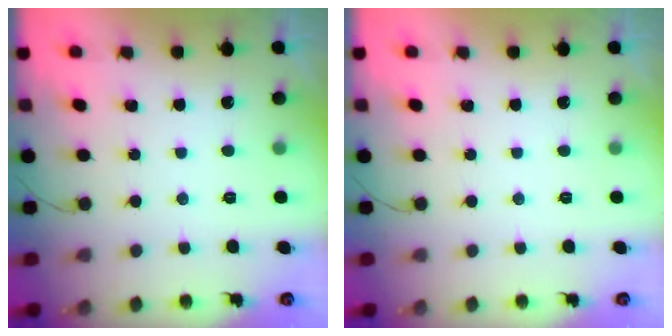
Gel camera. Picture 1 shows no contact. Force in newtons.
{"total": 0.0}